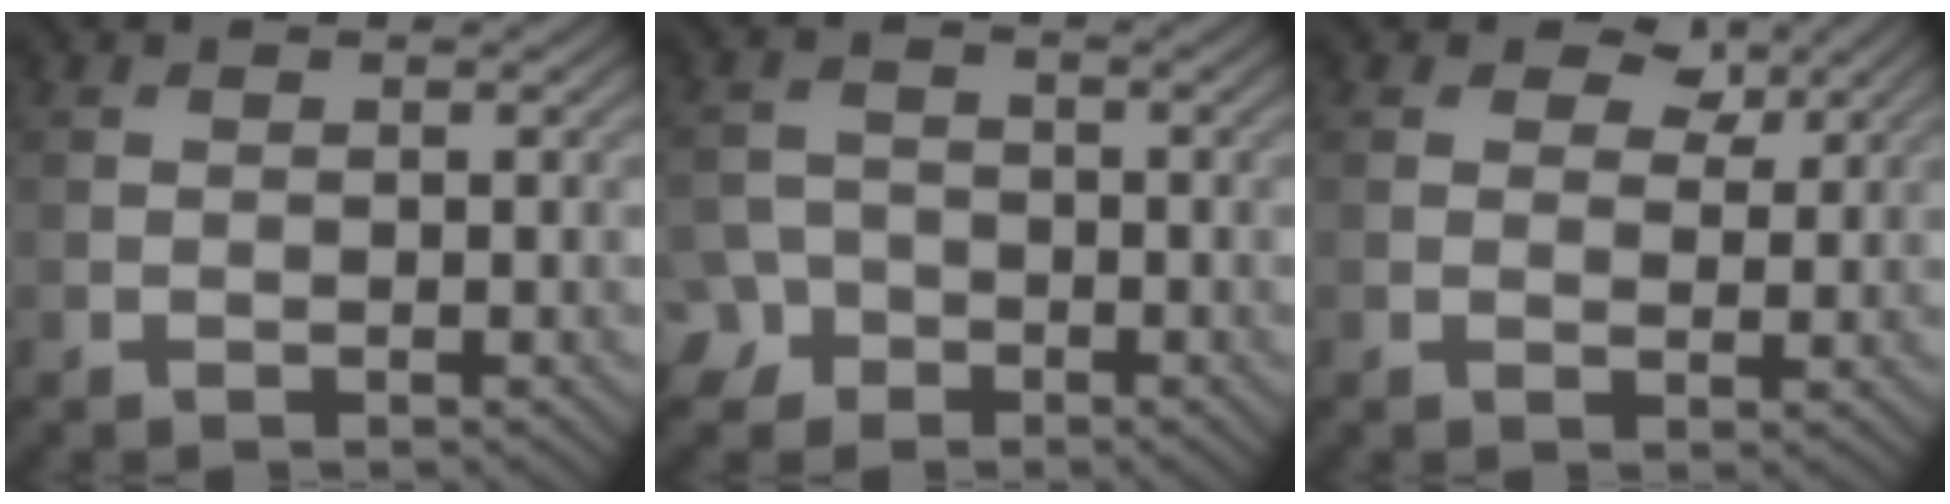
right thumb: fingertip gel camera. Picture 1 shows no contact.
{"total": 4.4, "force": [-2.6, 3.3, 1.3], "torque": [-0.022, -0.002, -0.057]}
{"total": 3.9, "force": [2.3, 2.3, 2.1], "torque": [-0.031, -0.002, 0.032]}